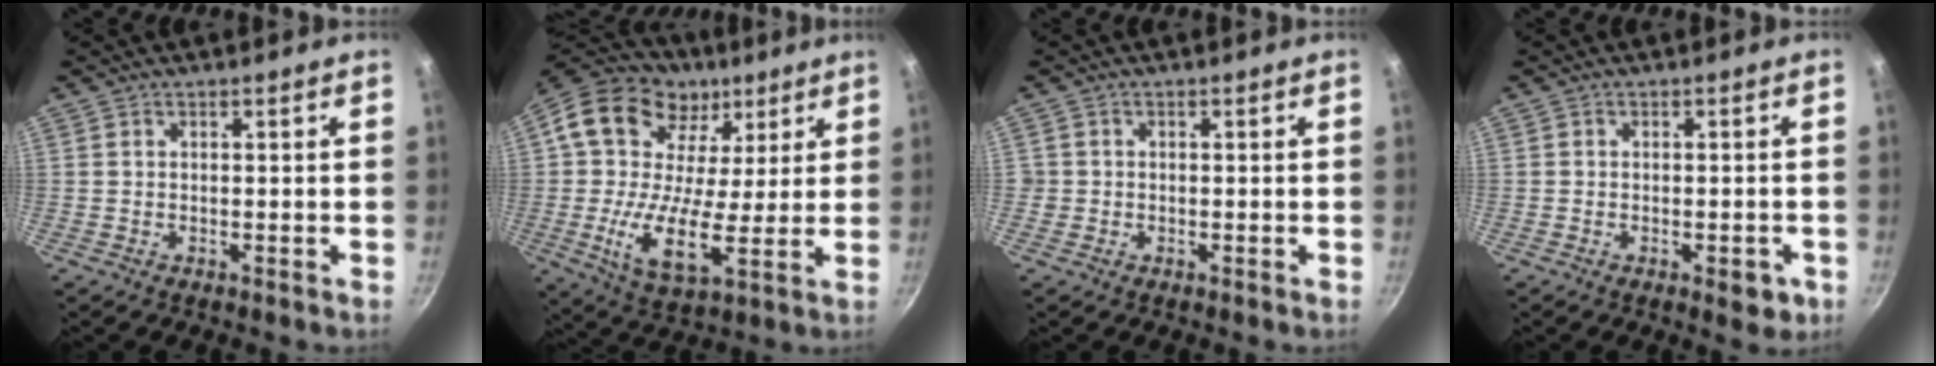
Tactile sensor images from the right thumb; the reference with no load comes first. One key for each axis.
{"total": 22.9, "fx": 5.6, "fy": 15.6, "fz": 15.7, "tx": -0.262, "ty": 0.005, "tz": 0.086}
{"total": 1.3, "fx": -0.2, "fy": 1.2, "fz": 0.2, "tx": 0.002, "ty": 0.004, "tz": -0.004}
{"total": 4.3, "fx": -1.7, "fy": 2.1, "fz": 3.3, "tx": -0.024, "ty": 0.009, "tz": -0.019}